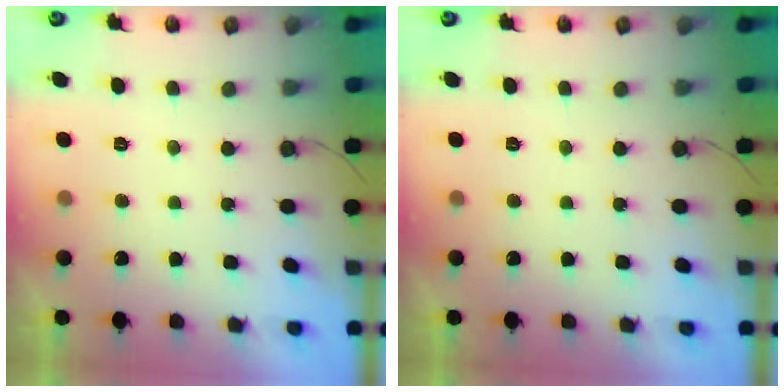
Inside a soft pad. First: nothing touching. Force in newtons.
{"total": 0.0}